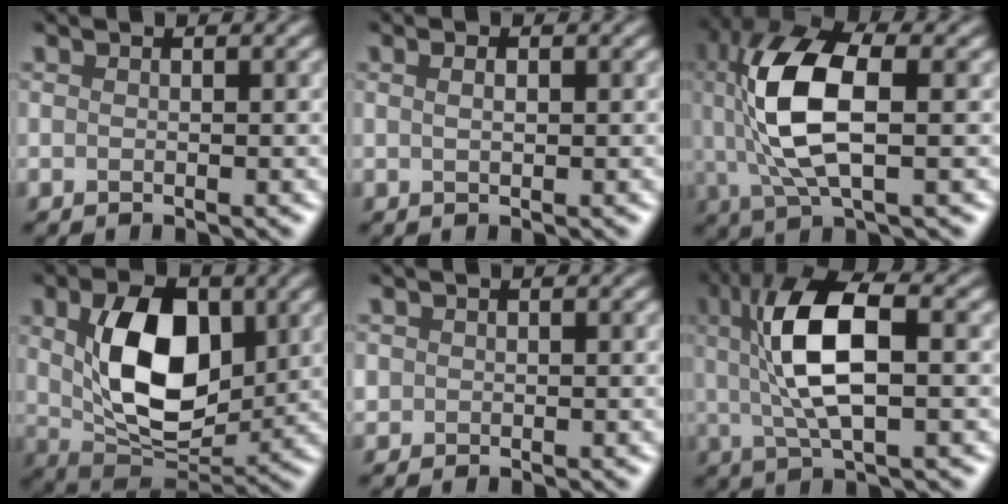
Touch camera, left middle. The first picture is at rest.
{"total": 0.7, "force": [0.4, 0.2, 0.5], "torque": [-0.008, 0.010, 0.007]}
{"total": 9.2, "force": [0.9, 4.1, 8.2], "torque": [-0.189, 0.010, 0.020]}
{"total": 8.9, "force": [1.8, 5.4, 6.9], "torque": [-0.134, 0.001, 0.037]}
{"total": 0.8, "force": [0.1, 0.5, -0.6], "torque": [0.013, 0.002, 0.011]}
{"total": 8.0, "force": [1.2, 3.0, 7.4], "torque": [-0.153, 0.018, 0.020]}